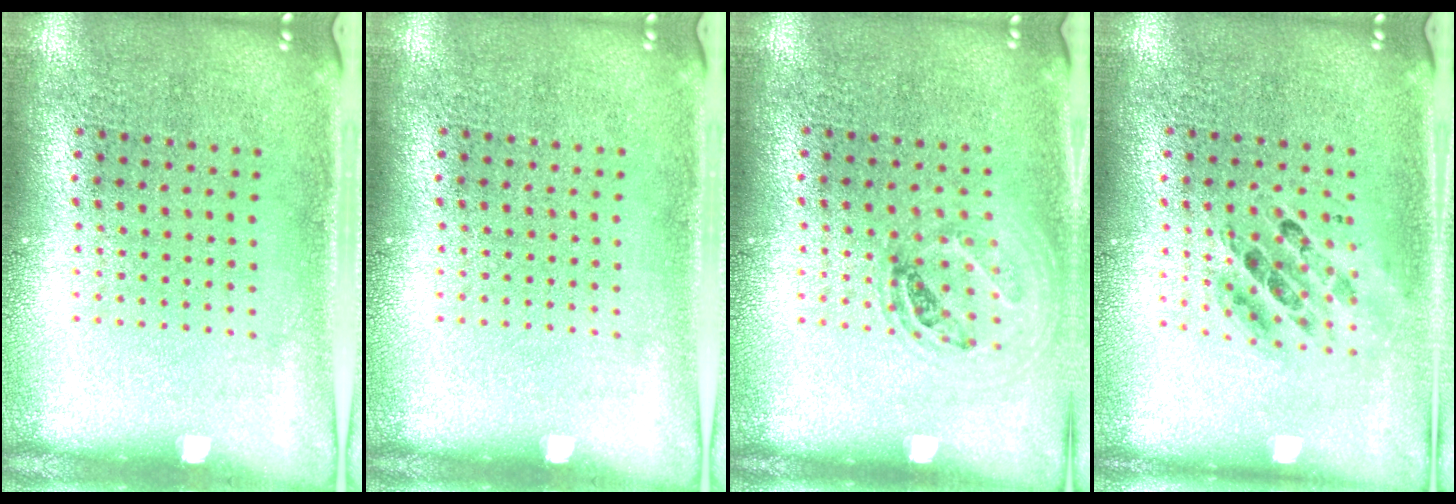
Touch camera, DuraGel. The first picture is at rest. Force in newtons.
{"total": 0.0}
{"total": 1.1, "press": 1.0, "slide": 0.4}
{"total": 0.8, "press": 0.8, "slide": 0.0}